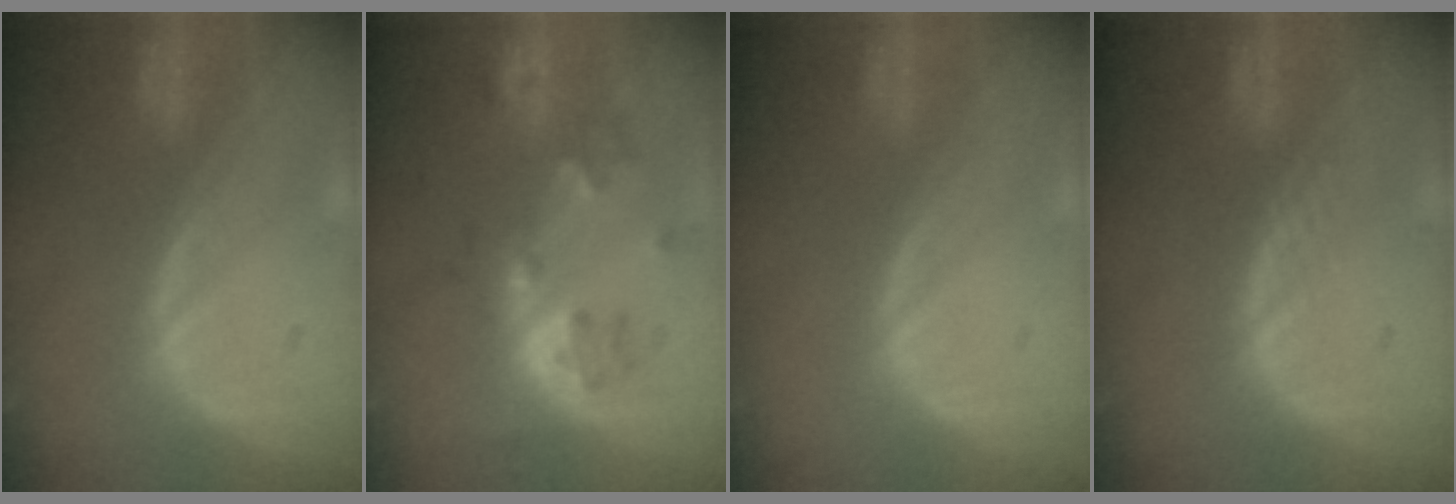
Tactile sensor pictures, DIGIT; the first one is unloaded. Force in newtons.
{"total": 6.4, "press": 5.6, "slide": 3.1}
{"total": 0.0}
{"total": 1.0, "press": 1.0, "slide": 0.1}